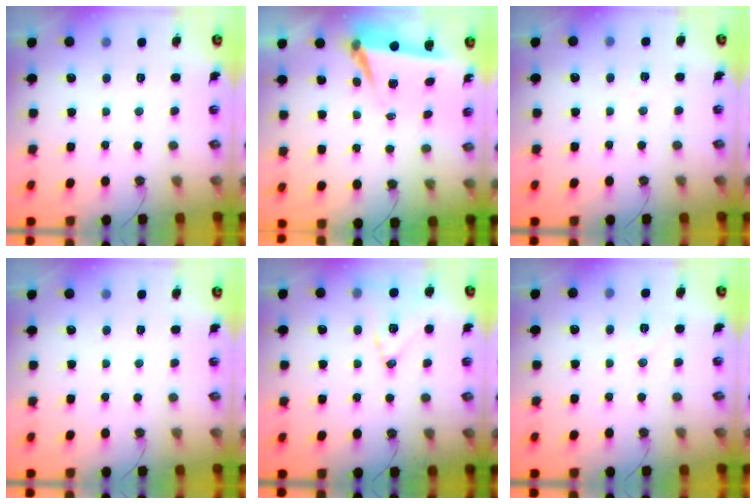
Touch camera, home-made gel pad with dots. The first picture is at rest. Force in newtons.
{"total": 7.1, "press": 5.7, "slide": 4.3}
{"total": 5.1, "press": 2.5, "slide": 4.4}
{"total": 0.0}
{"total": 13.3, "press": 12.9, "slide": 3.5}
{"total": 7.4, "press": 5.9, "slide": 4.5}